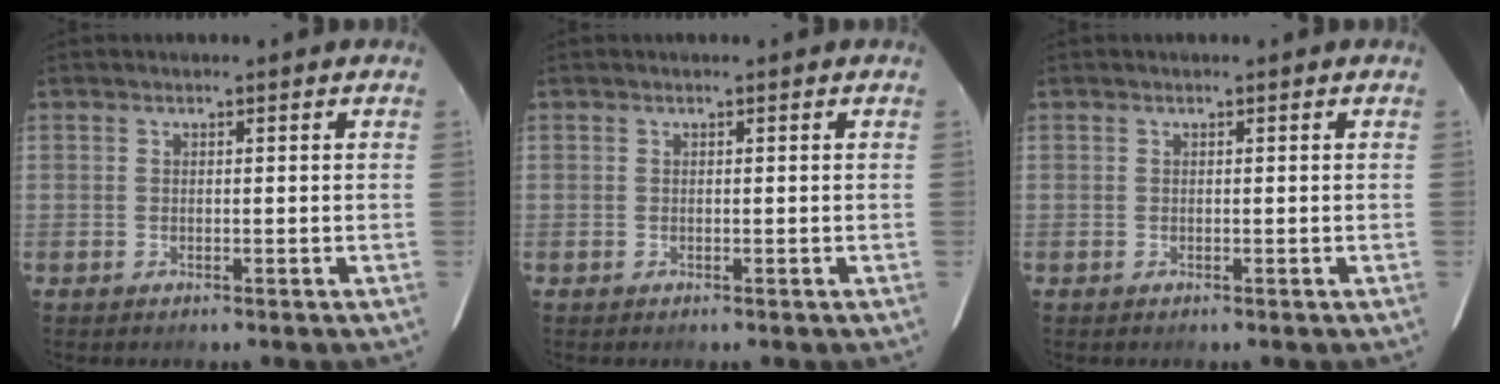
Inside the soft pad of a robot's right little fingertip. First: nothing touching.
{"total": 0.0}
{"total": 0.0}